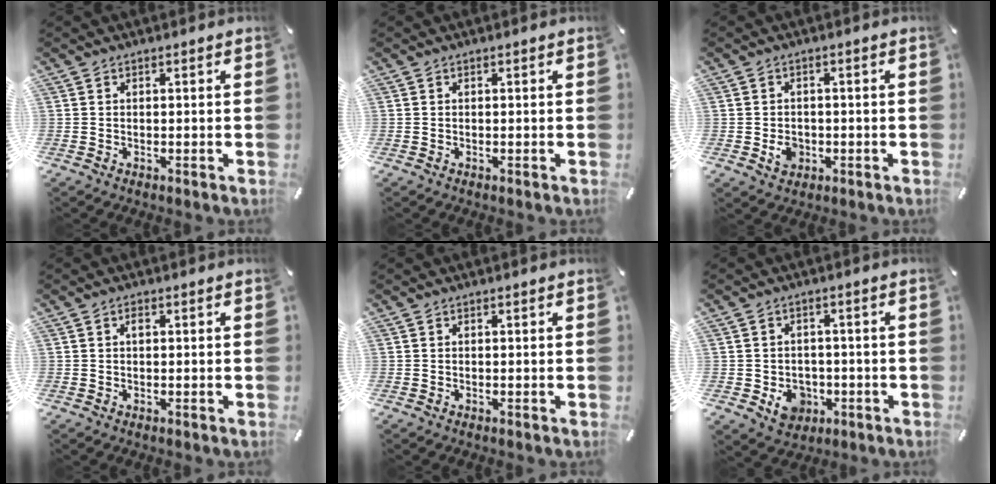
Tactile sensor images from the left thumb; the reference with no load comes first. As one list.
[{"total": 0.0}, {"total": 4.0, "force": [-0.9, 3.4, 1.9], "torque": [-0.023, 0.004, -0.015]}, {"total": 1.0, "force": [0.2, 0.6, 0.9], "torque": [-0.018, 0.003, 0.002]}, {"total": 0.0}, {"total": 6.9, "force": [-2.1, 5.9, 2.9], "torque": [-0.040, 0.007, -0.036]}]